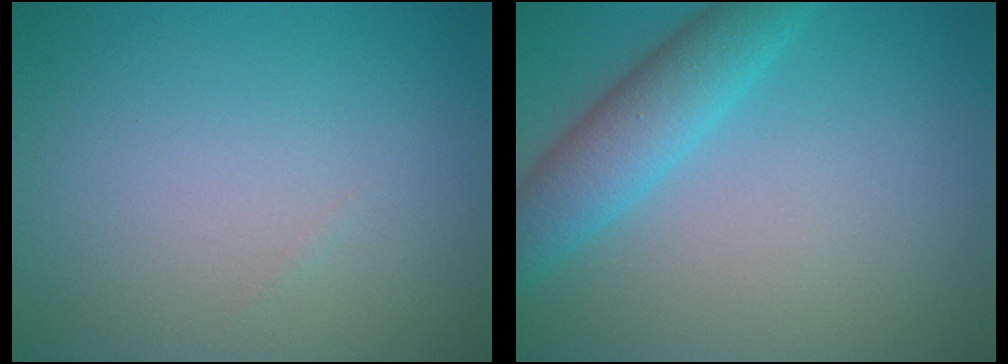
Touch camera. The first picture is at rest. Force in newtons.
{"total": 4.4, "press": 4.4, "slide": 0.1}